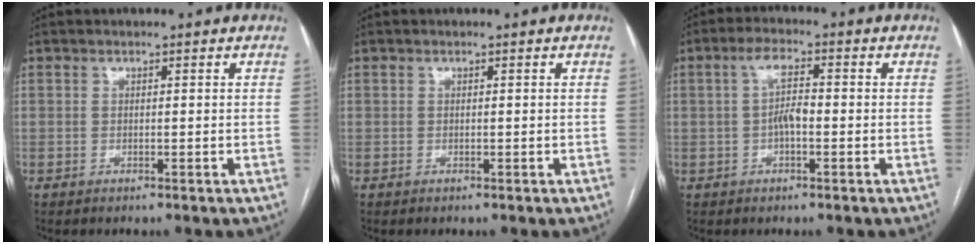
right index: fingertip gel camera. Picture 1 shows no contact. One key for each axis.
{"total": 0.0}
{"total": 4.2, "fx": -0.1, "fy": 1.4, "fz": 4.0, "tx": -0.080, "ty": 0.012, "tz": -0.004}